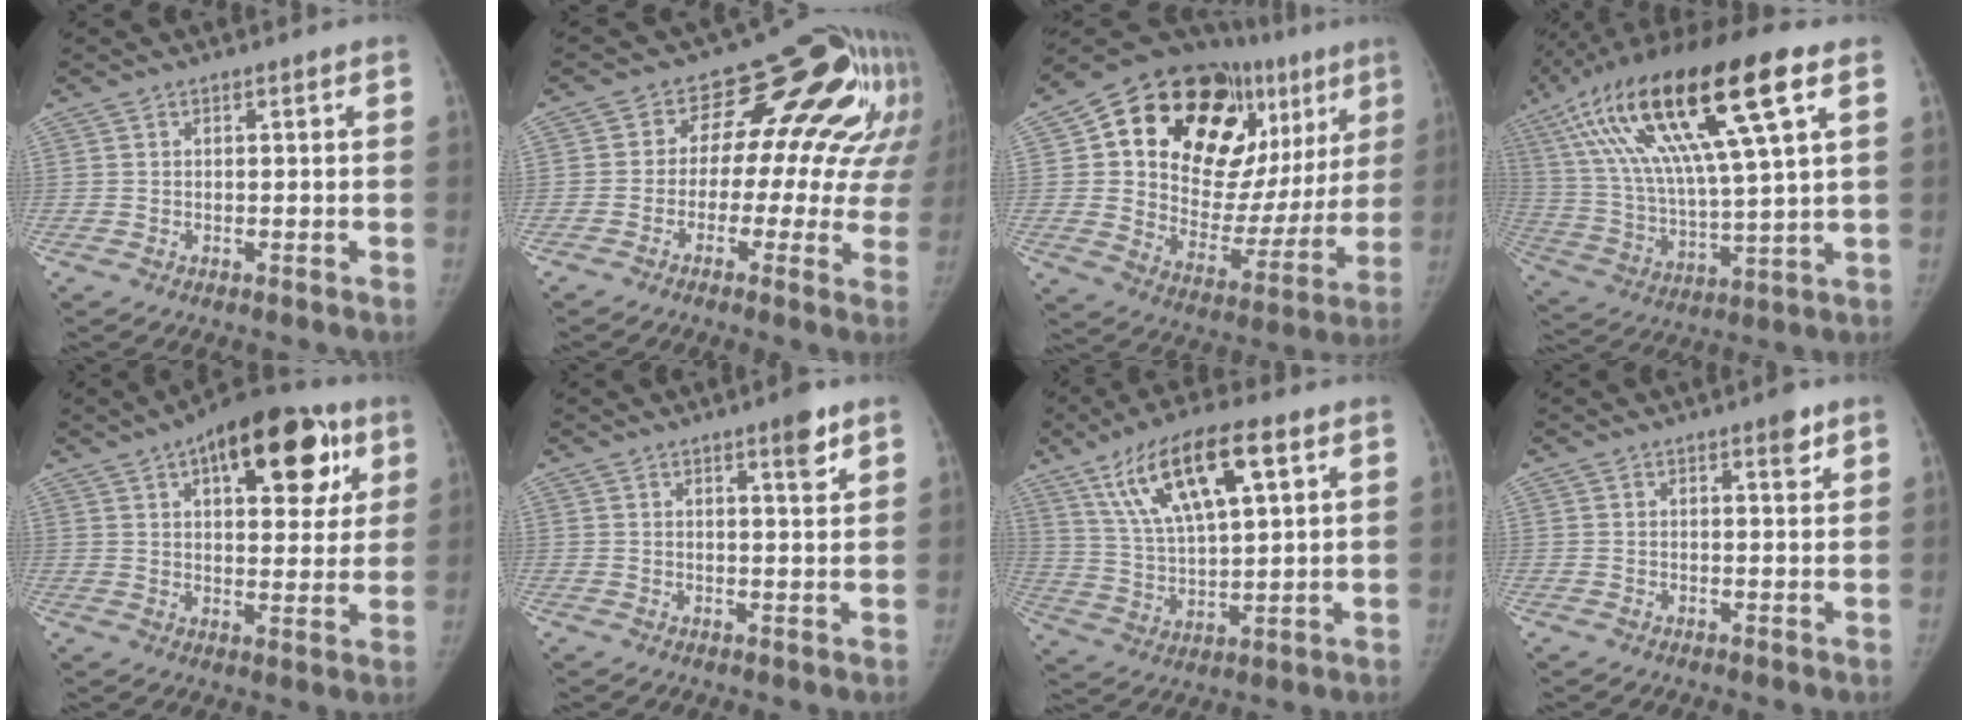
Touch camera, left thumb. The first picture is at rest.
{"total": 19.5, "force": [5.5, 11.6, 14.7], "torque": [-0.145, 0.018, 0.055]}
{"total": 31.6, "force": [14.2, 18.2, 21.6], "torque": [-0.264, 0.011, 0.227]}
{"total": 27.6, "force": [11.6, 6.2, 24.3], "torque": [-0.478, -0.002, 0.204]}
{"total": 20.5, "force": [9.4, 9.6, 15.4], "torque": [-0.177, -0.003, 0.132]}
{"total": 4.4, "force": [2.8, 0.7, 3.3], "torque": [-0.041, -0.018, 0.039]}
{"total": 16.8, "force": [8.2, 5.5, 13.6], "torque": [-0.230, -0.014, 0.153]}
{"total": 2.8, "force": [1.8, 0.8, 2.0], "torque": [-0.020, -0.010, 0.024]}